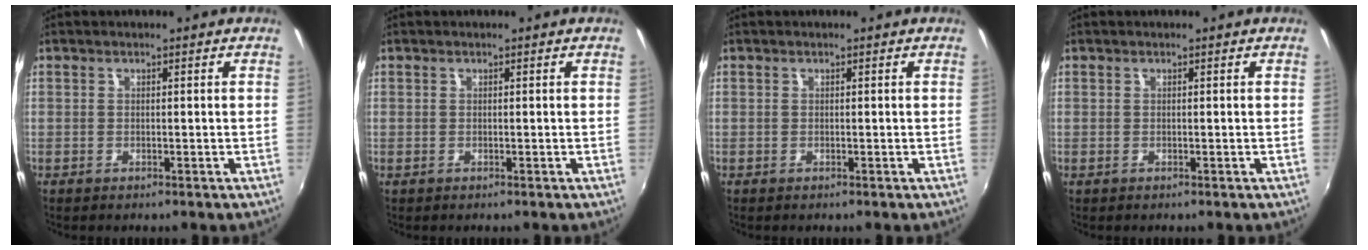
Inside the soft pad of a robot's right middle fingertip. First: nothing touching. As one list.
[{"total": 0.0}, {"total": 0.0}, {"total": 0.0}]